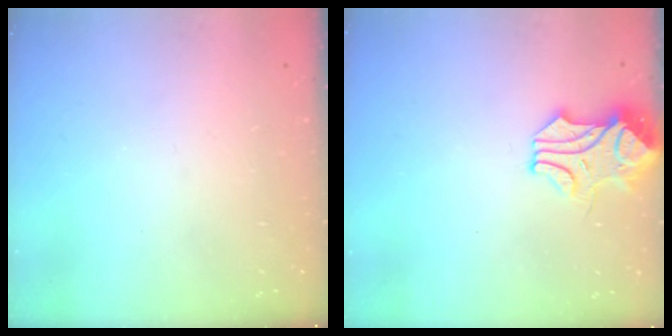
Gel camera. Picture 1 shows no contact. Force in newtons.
{"total": 1.5, "press": 1.4, "slide": 0.6}